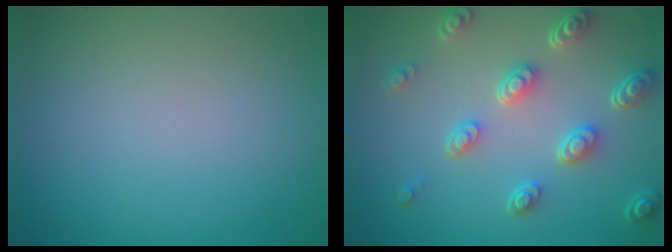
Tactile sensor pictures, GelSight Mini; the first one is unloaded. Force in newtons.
{"total": 5.0, "press": 3.7, "slide": 3.3}